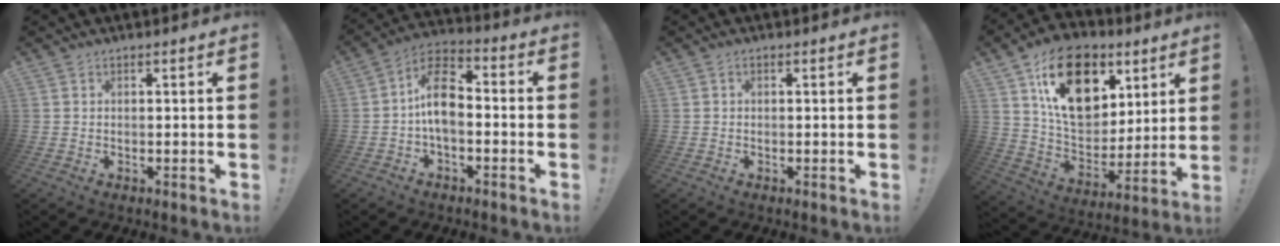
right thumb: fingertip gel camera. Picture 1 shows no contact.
{"total": 11.0, "force": [-0.8, 6.8, 8.6], "torque": [-0.159, 0.017, -0.013]}
{"total": 0.7, "force": [-0.1, 0.5, 0.4], "torque": [-0.009, 0.003, -0.002]}
{"total": 21.9, "force": [10.1, 14.6, 12.8], "torque": [-0.202, -0.044, 0.185]}